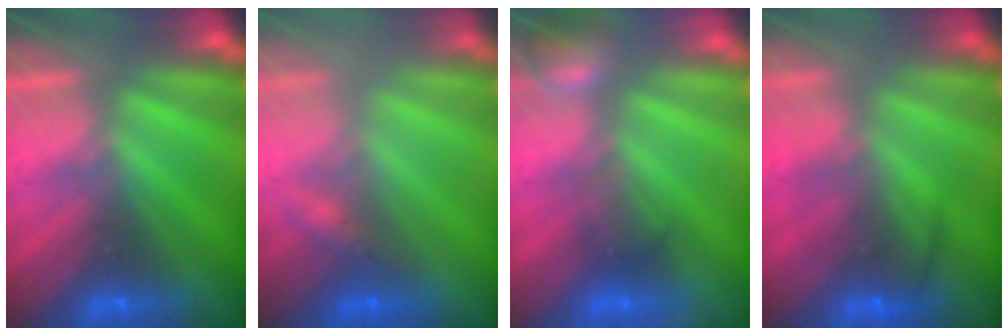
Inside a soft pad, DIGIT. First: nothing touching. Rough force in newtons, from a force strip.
{"total": 2.4}
{"total": 2.6}
{"total": 2.4}